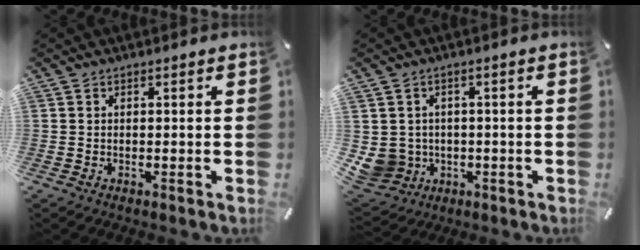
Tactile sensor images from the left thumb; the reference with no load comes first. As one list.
[{"total": 7.2, "force": [-0.8, 7.0, 1.6], "torque": [-0.066, -0.002, -0.014]}]